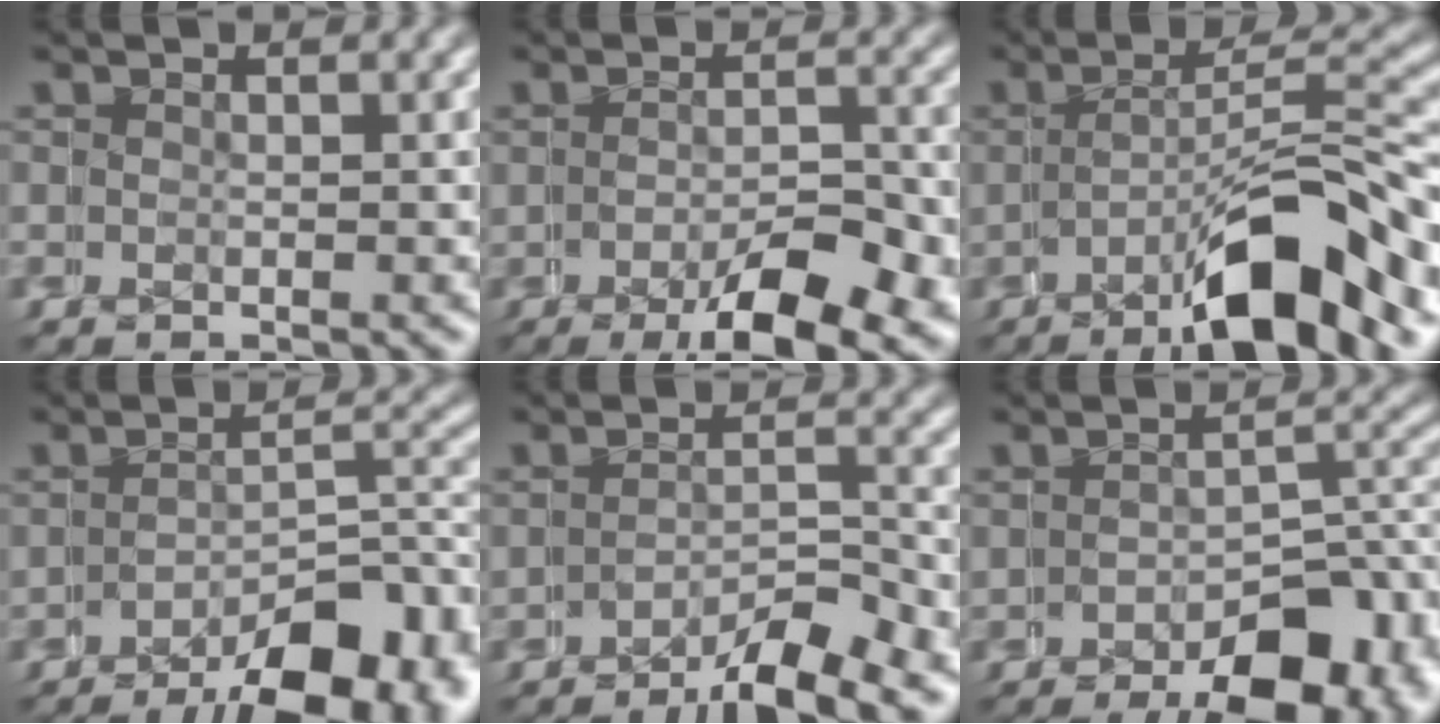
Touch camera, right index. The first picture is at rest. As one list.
[{"total": 6.3, "force": [-4.3, 1.5, 4.4], "torque": [-0.036, -0.006, -0.059]}, {"total": 8.2, "force": [-4.7, 0.8, 6.6], "torque": [-0.073, 0.010, -0.063]}, {"total": 8.8, "force": [-6.5, 2.7, 5.2], "torque": [-0.031, 0.003, -0.096]}, {"total": 4.4, "force": [-4.2, 0.1, 1.6], "torque": [0.014, 0.011, -0.072]}, {"total": 6.6, "force": [-4.5, 2.4, 4.3], "torque": [-0.017, 0.006, -0.068]}]